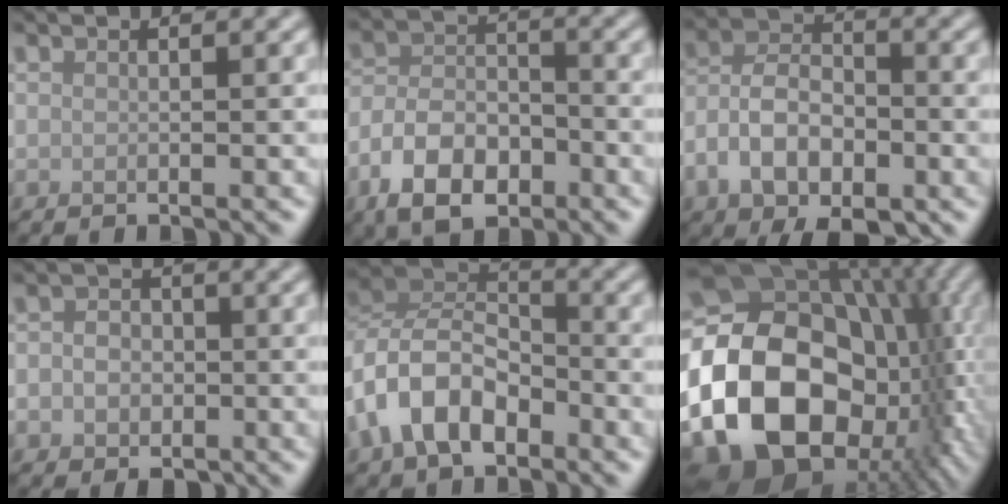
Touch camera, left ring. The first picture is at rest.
{"total": 6.8, "force": [-4.0, 3.9, 4.0], "torque": [-0.072, 0.000, -0.080]}
{"total": 7.6, "force": [-3.2, 4.3, 5.3], "torque": [-0.099, 0.003, -0.064]}
{"total": 3.7, "force": [-0.6, 3.2, 1.7], "torque": [-0.004, 0.003, -0.030]}
{"total": 6.9, "force": [-3.3, 4.4, 4.1], "torque": [-0.074, 0.005, -0.076]}
{"total": 21.7, "force": [-4.1, 16.1, 13.9], "torque": [-0.285, -0.020, -0.058]}